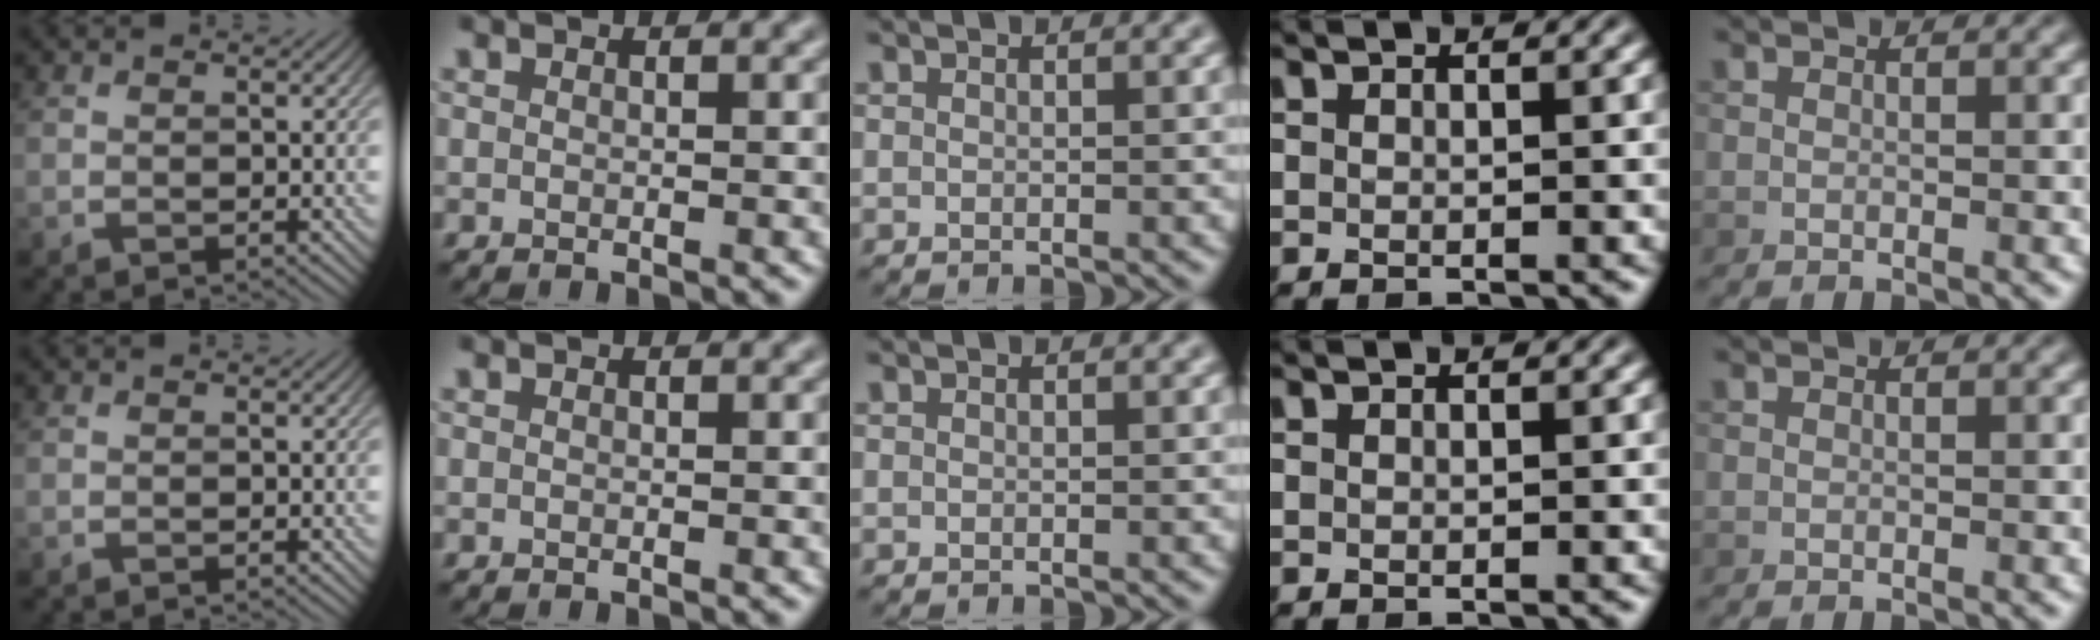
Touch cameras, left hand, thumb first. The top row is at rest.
{}